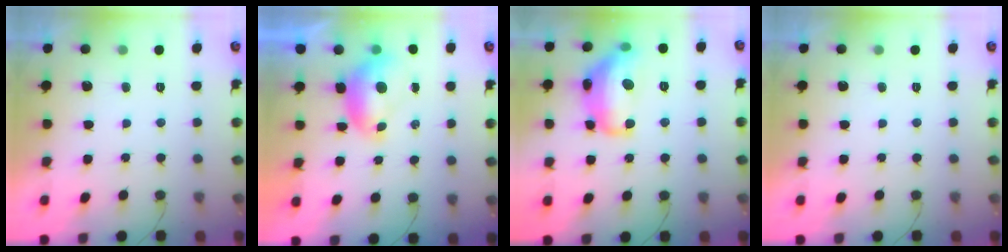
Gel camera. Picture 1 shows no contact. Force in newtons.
{"total": 7.2, "press": 7.2, "slide": 0.7}
{"total": 17.0, "press": 16.9, "slide": 1.0}
{"total": 0.0}